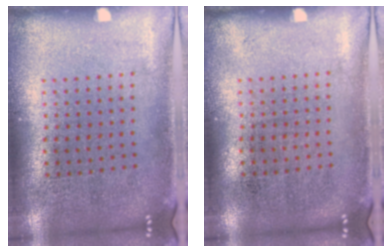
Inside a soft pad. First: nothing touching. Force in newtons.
{"total": 0.0}